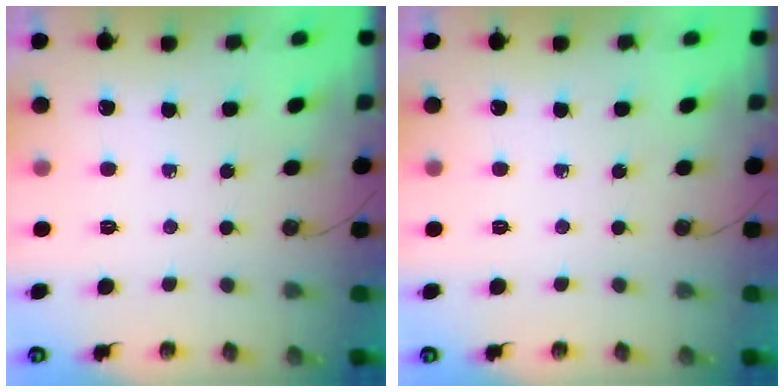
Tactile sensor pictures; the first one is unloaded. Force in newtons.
{"total": 0.0}